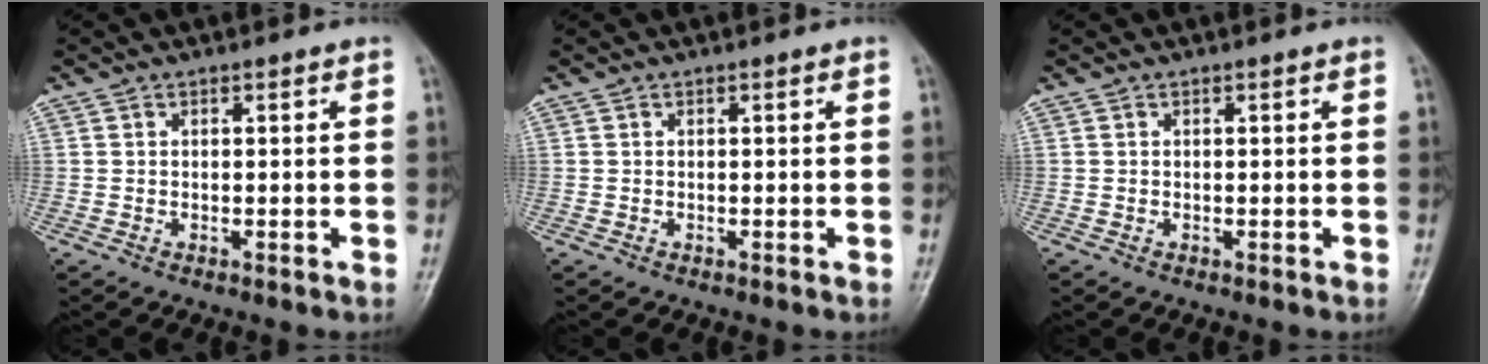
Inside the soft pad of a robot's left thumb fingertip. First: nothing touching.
{"total": 0.0}
{"total": 0.0}